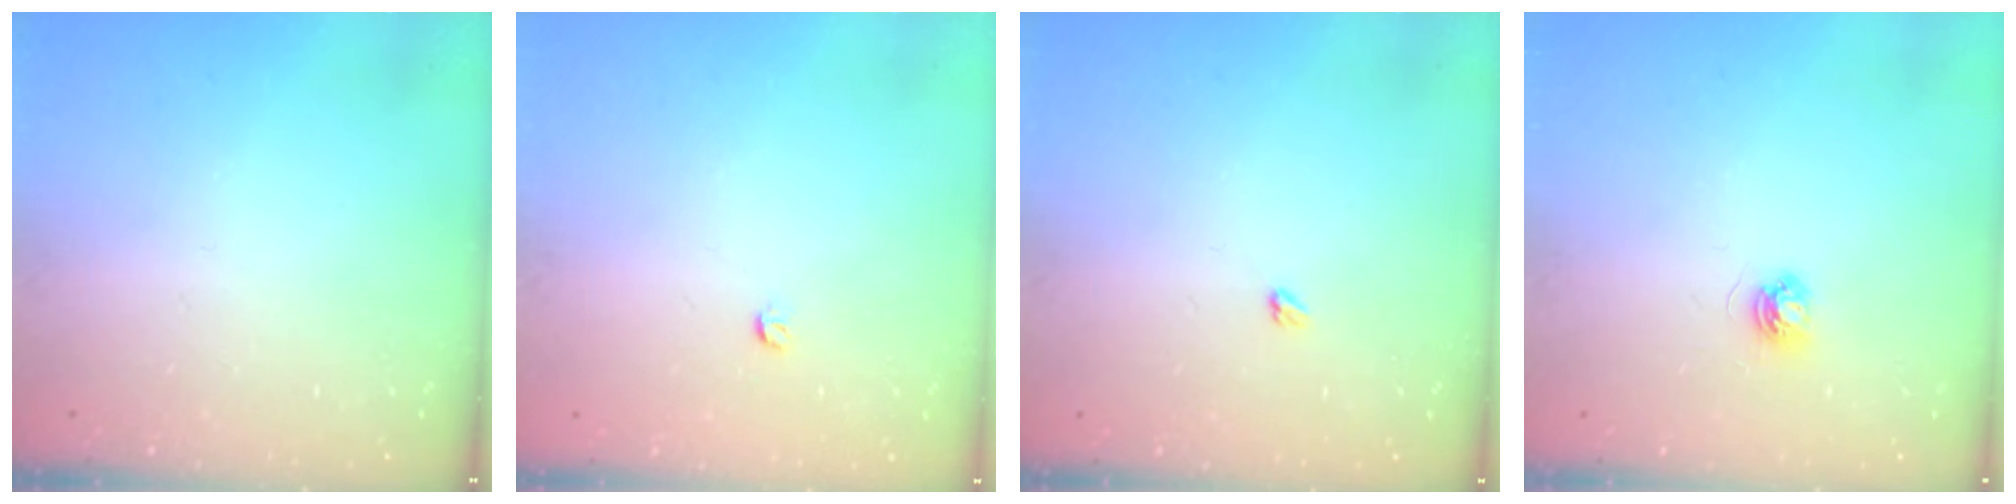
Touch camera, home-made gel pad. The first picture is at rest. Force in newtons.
{"total": 3.0, "press": 2.9, "slide": 0.4}
{"total": 2.4, "press": 2.4, "slide": 0.4}
{"total": 3.9, "press": 3.9, "slide": 0.4}